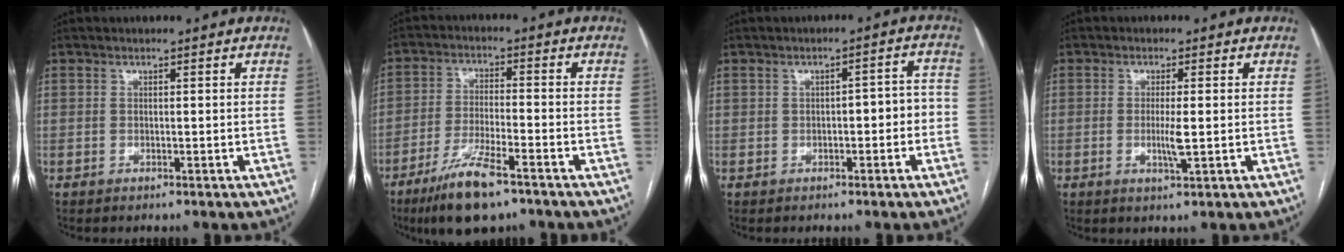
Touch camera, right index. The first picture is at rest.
{"total": 10.4, "force": [-6.9, 2.0, 7.5], "torque": [-0.146, -0.022, -0.122]}
{"total": 3.8, "force": [-0.8, 1.8, 3.3], "torque": [-0.041, 0.029, -0.006]}
{"total": 3.3, "force": [-0.4, 0.3, 3.3], "torque": [-0.064, -0.006, -0.007]}